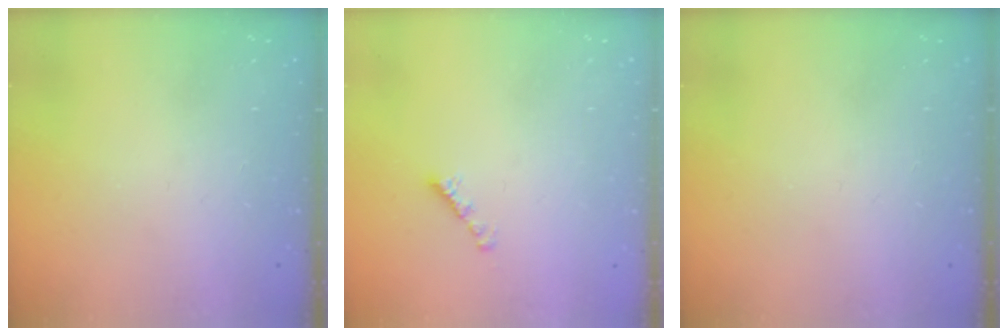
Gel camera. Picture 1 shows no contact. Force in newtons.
{"total": 2.2, "press": 2.1, "slide": 0.7}
{"total": 0.0}